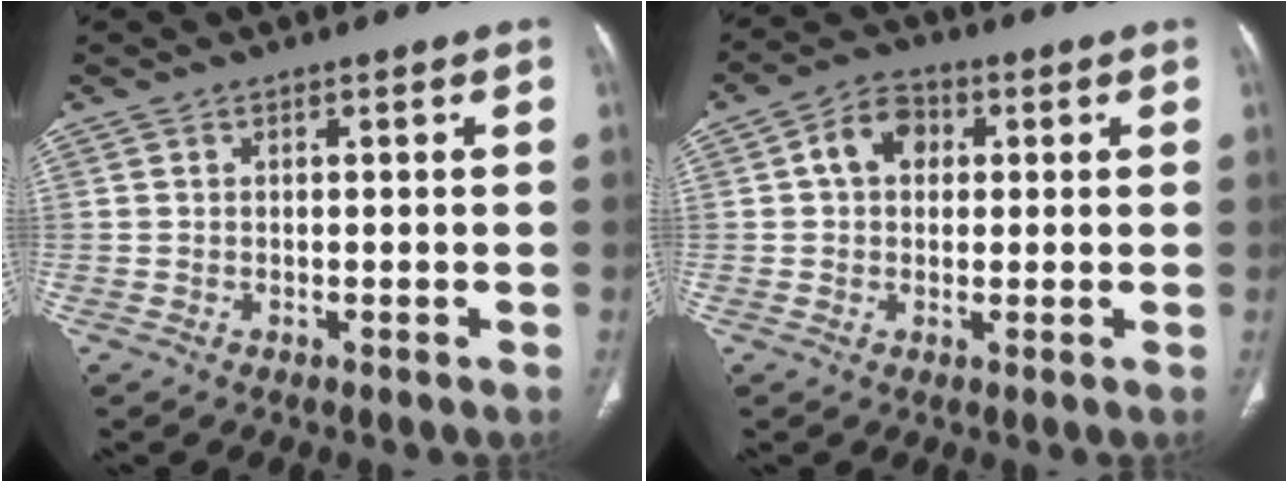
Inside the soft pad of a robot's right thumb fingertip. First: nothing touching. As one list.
[{"total": 6.9, "force": [1.3, 5.2, 4.3], "torque": [-0.056, 0.013, 0.015]}]